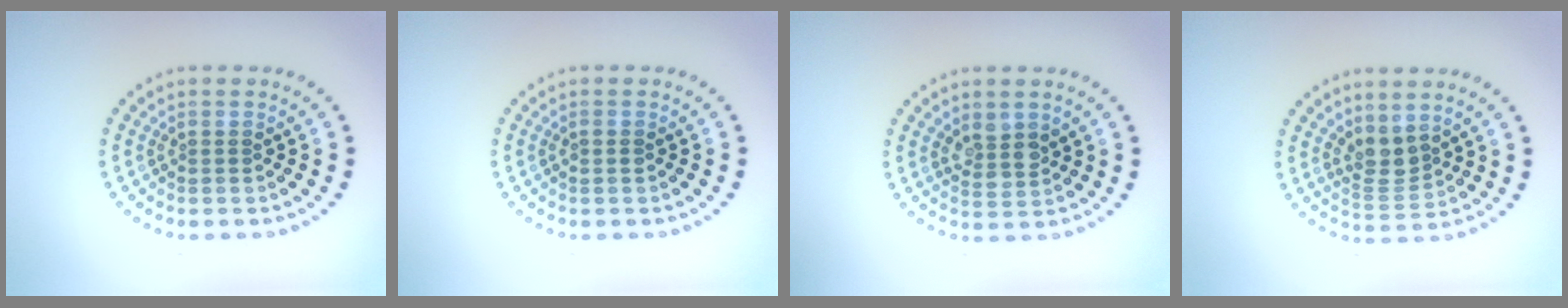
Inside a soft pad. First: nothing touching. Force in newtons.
{"total": 0.7, "press": 0.7, "slide": 0.2}
{"total": 2.3, "press": 2.1, "slide": 1.0}
{"total": 2.8, "press": 2.2, "slide": 1.7}